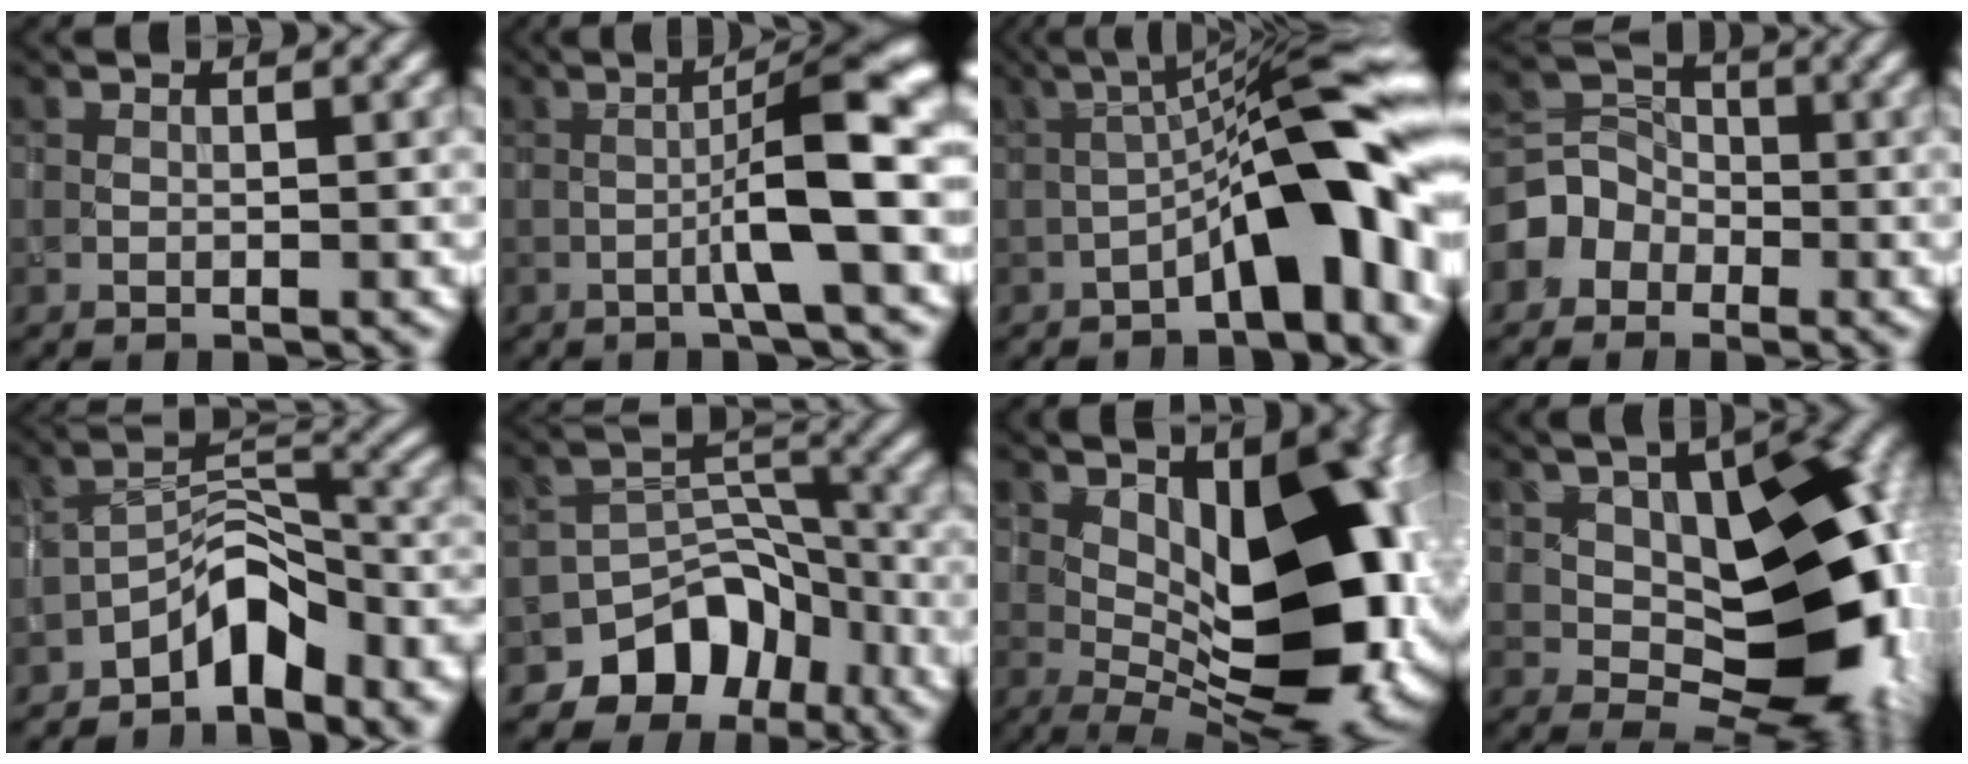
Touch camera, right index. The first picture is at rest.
{"total": 6.6, "force": [-1.2, 0.6, 6.5], "torque": [-0.107, 0.022, -0.025]}
{"total": 9.7, "force": [-3.7, 2.1, 8.7], "torque": [-0.117, 0.033, -0.064]}
{"total": 3.5, "force": [-1.8, 2.9, 0.8], "torque": [-0.011, 0.011, -0.045]}
{"total": 8.4, "force": [-5.8, 3.8, 4.8], "torque": [-0.042, 0.004, -0.103]}
{"total": 7.5, "force": [-5.0, 5.0, 2.7], "torque": [-0.015, -0.003, -0.082]}
{"total": 15.1, "force": [1.3, 7.5, 13.0], "torque": [-0.155, 0.004, 0.019]}
{"total": 15.4, "force": [0.6, 9.1, 12.4], "torque": [-0.154, 0.008, 0.009]}